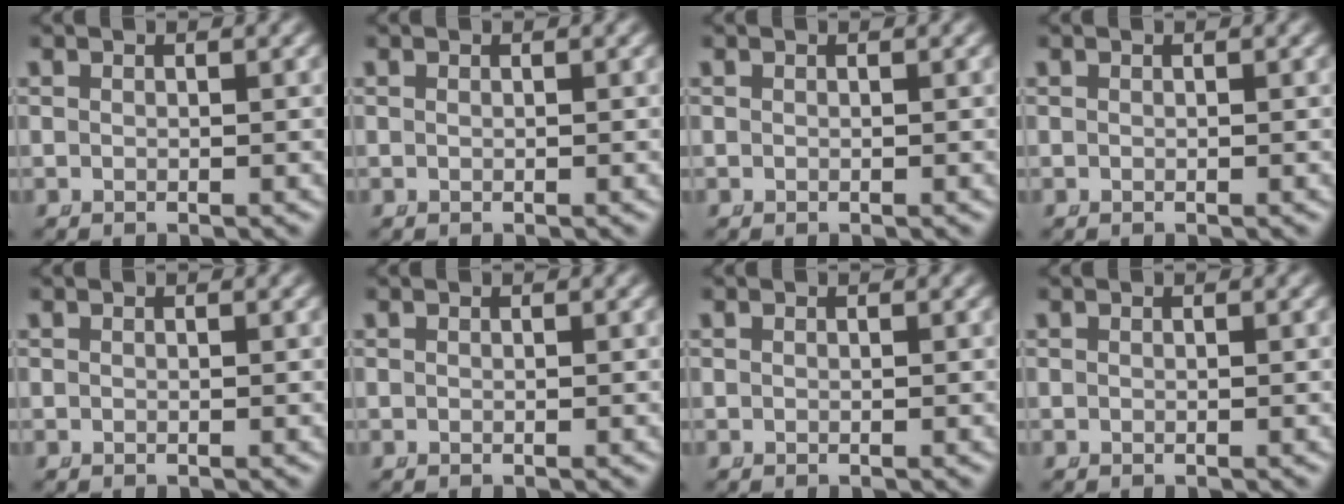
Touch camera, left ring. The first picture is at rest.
{"total": 0.0}
{"total": 0.0}
{"total": 0.0}
{"total": 0.0}
{"total": 0.0}
{"total": 0.0}
{"total": 0.0}